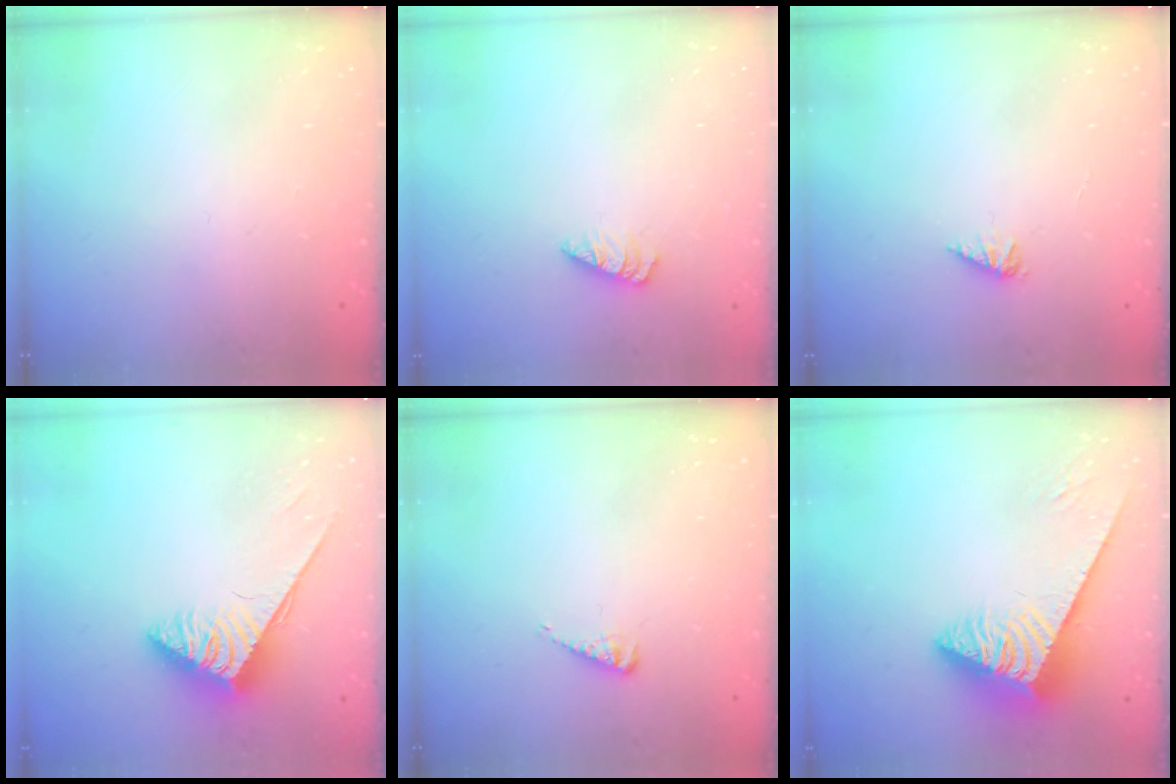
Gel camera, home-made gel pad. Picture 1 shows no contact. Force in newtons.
{"total": 1.1, "press": 1.1, "slide": 0.1}
{"total": 2.1, "press": 2.1, "slide": 0.3}
{"total": 3.8, "press": 3.7, "slide": 0.6}
{"total": 3.9, "press": 3.9, "slide": 0.5}
{"total": 5.3, "press": 5.2, "slide": 0.5}